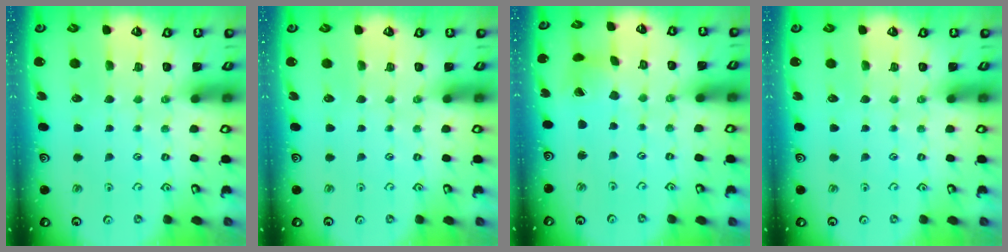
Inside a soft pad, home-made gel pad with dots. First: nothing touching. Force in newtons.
{"total": 0.0}
{"total": 1.8, "press": 1.7, "slide": 0.2}
{"total": 0.0}